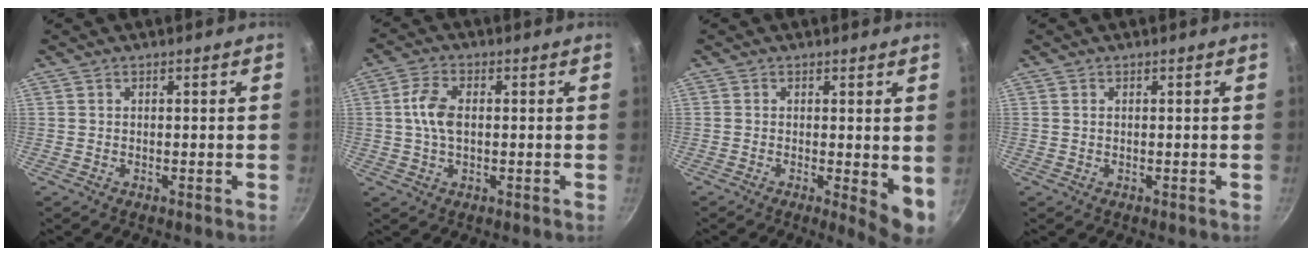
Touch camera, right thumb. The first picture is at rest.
{"total": 6.0, "force": [0.3, 3.5, 4.9], "torque": [-0.097, 0.013, 0.001]}
{"total": 5.7, "force": [-0.1, 1.7, 5.4], "torque": [-0.065, -0.011, 0.000]}
{"total": 0.0}